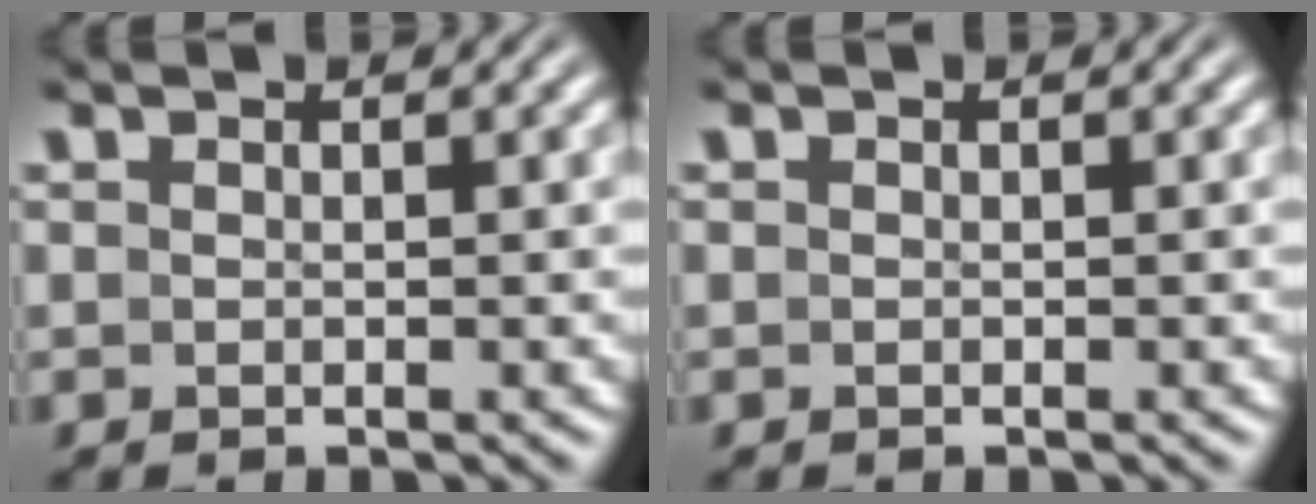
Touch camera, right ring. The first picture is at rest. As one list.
[{"total": 0.0}]